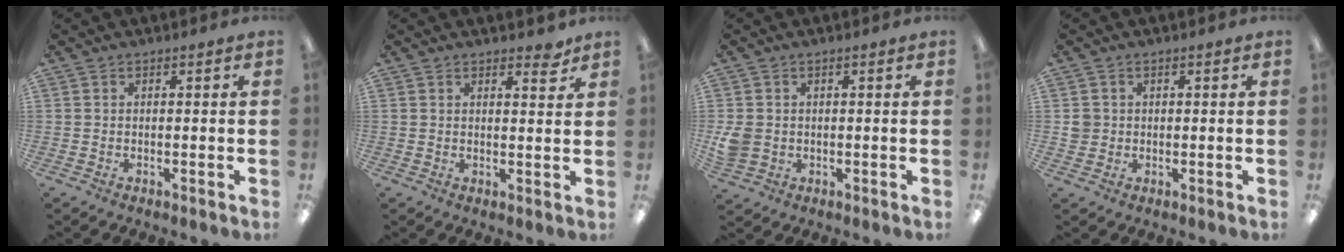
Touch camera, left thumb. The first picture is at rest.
{"total": 3.1, "force": [2.5, 1.2, 1.4], "torque": [-0.008, -0.013, 0.040]}
{"total": 4.4, "force": [0.0, 3.8, 2.1], "torque": [-0.045, 0.000, -0.001]}
{"total": 2.4, "force": [0.3, 2.3, 0.4], "torque": [-0.003, 0.000, 0.003]}